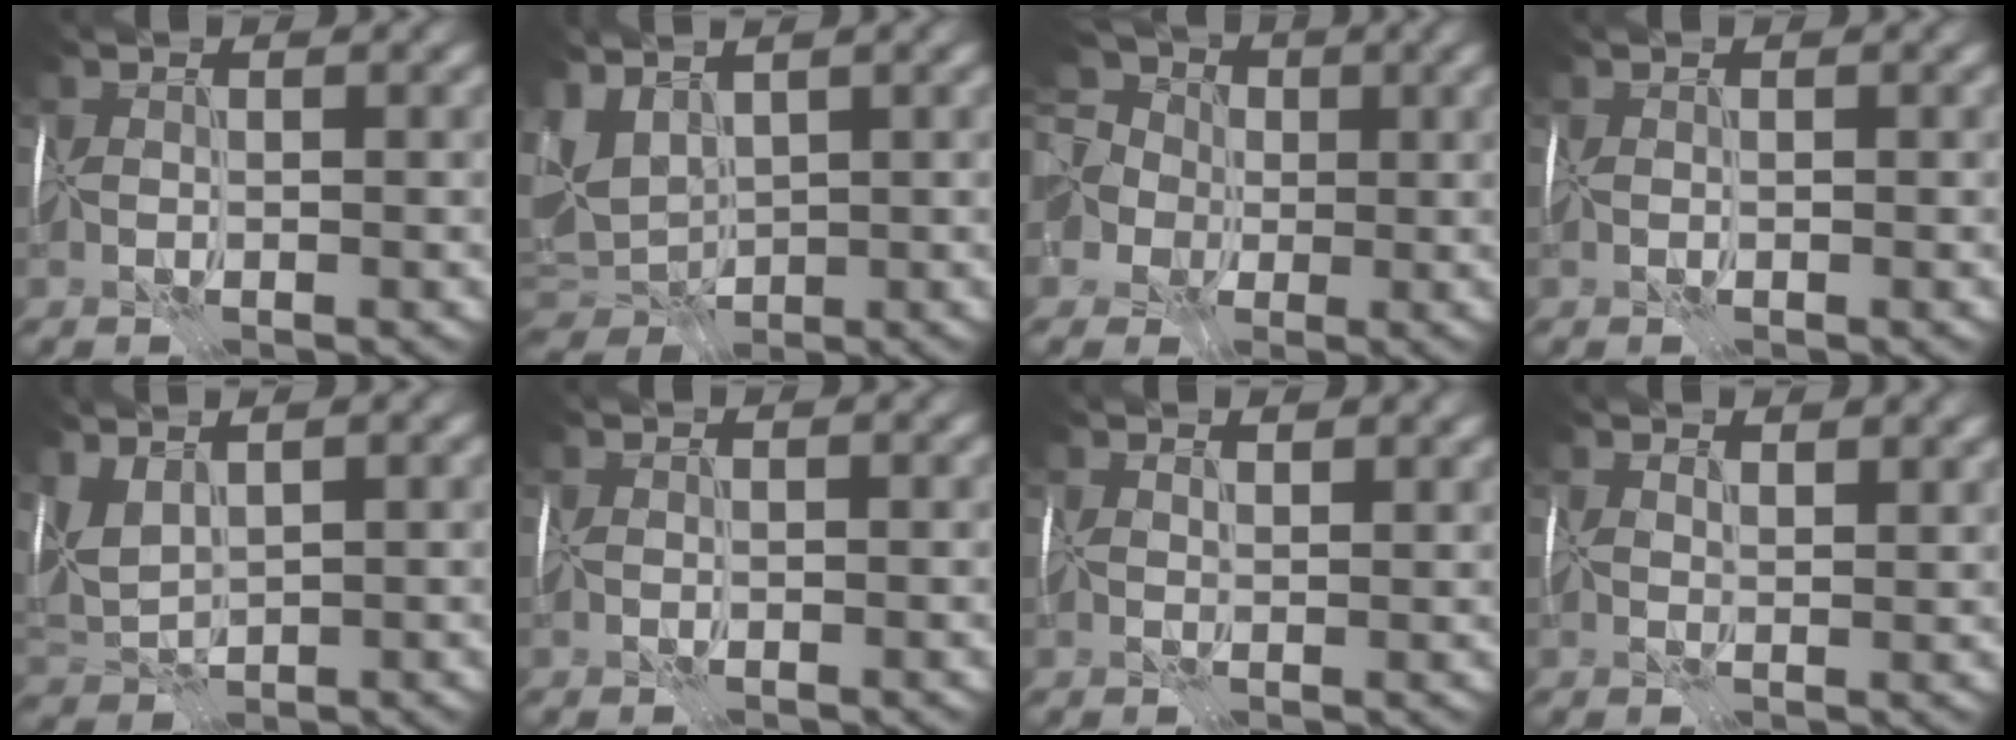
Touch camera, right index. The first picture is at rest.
{"total": 4.3, "force": [0.7, 2.7, 3.2], "torque": [-0.076, 0.001, 0.008]}
{"total": 10.1, "force": [0.8, 8.0, 6.2], "torque": [-0.130, 0.010, -0.022]}
{"total": 0.0}
{"total": 3.0, "force": [1.9, 1.2, 2.1], "torque": [-0.058, 0.005, 0.039]}
{"total": 0.0}
{"total": 1.8, "force": [1.6, 0.3, 0.6], "torque": [-0.010, 0.000, 0.024]}
{"total": 2.4, "force": [2.1, 0.6, 1.1], "torque": [-0.017, 0.000, 0.029]}